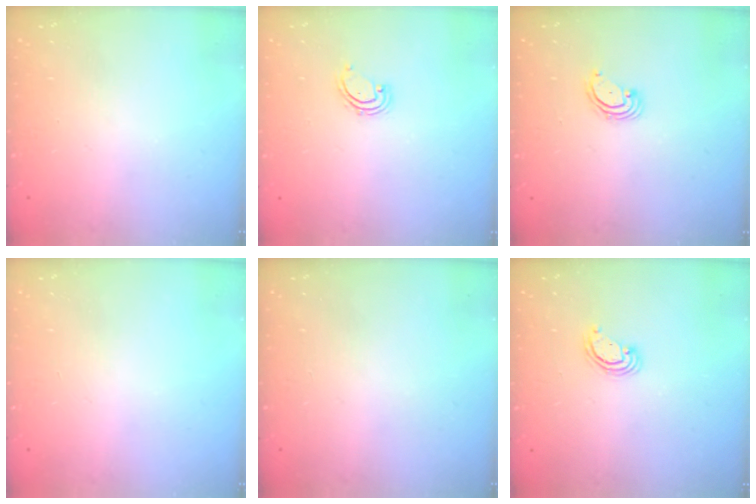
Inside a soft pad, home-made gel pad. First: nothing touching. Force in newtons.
{"total": 2.6, "press": 2.6, "slide": 0.3}
{"total": 2.6, "press": 2.6, "slide": 0.3}
{"total": 0.0}
{"total": 0.0}
{"total": 2.8, "press": 2.8, "slide": 0.3}